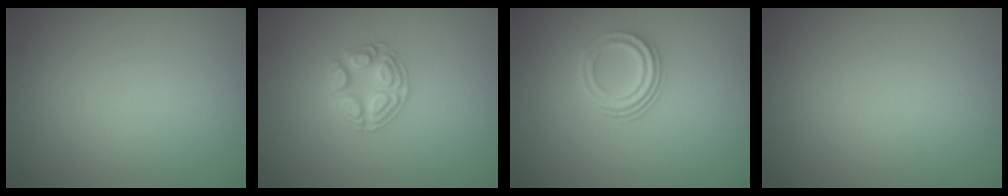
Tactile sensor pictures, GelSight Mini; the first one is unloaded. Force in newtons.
{"total": 2.6, "press": 2.6, "slide": 0.2}
{"total": 3.0, "press": 2.2, "slide": 2.0}
{"total": 0.0}